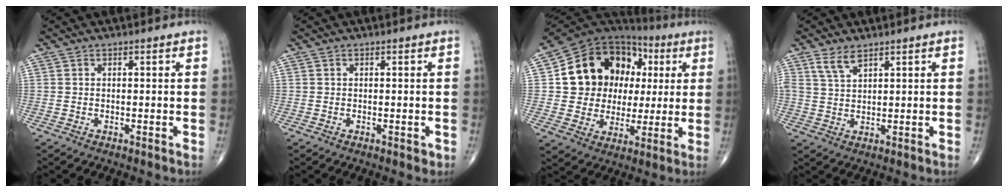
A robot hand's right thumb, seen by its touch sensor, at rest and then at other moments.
{"total": 0.9, "force": [-0.2, 0.6, 0.7], "torque": [-0.007, -0.002, -0.001]}
{"total": 20.1, "force": [4.0, 16.1, 11.4], "torque": [-0.140, 0.032, 0.077]}
{"total": 3.6, "force": [2.6, 1.3, 2.2], "torque": [-0.044, -0.008, 0.057]}